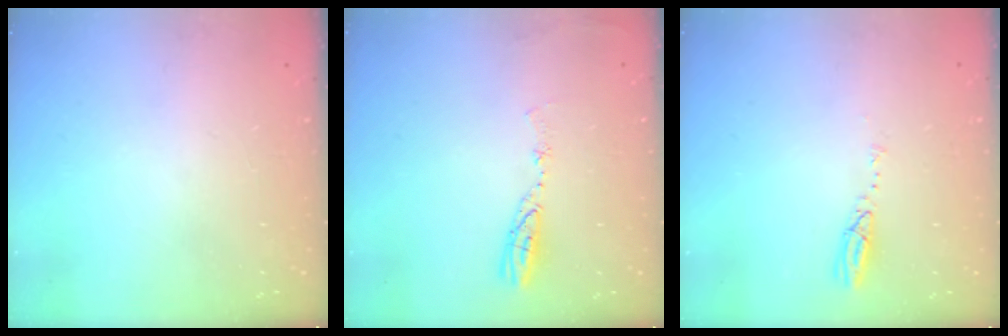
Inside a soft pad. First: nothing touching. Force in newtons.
{"total": 5.0, "press": 5.0, "slide": 0.6}
{"total": 3.6, "press": 3.6, "slide": 0.2}